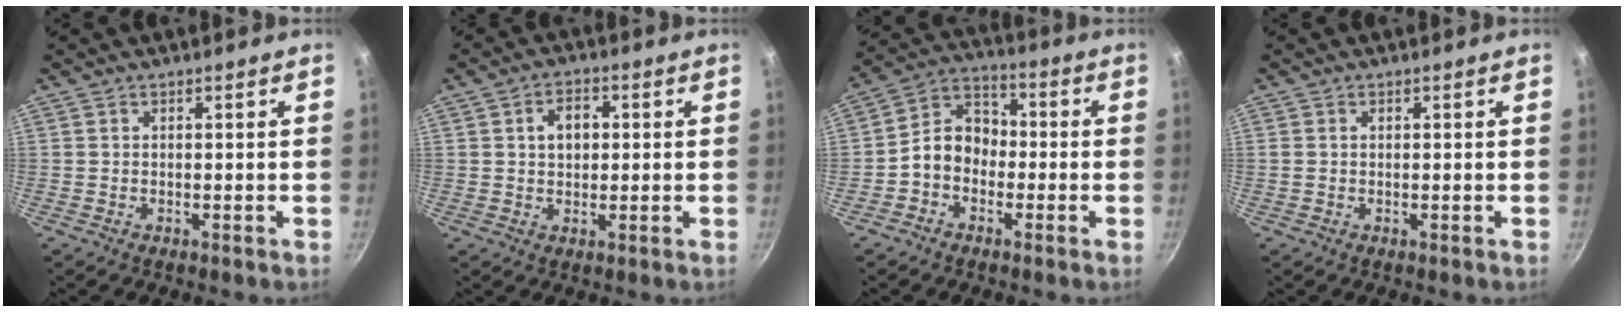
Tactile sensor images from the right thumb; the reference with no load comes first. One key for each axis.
{"total": 5.1, "fx": 1.0, "fy": 3.6, "fz": 3.5, "tx": -0.035, "ty": 0.009, "tz": 0.014}
{"total": 8.6, "fx": -2.2, "fy": 6.8, "fz": 4.8, "tx": -0.050, "ty": 0.041, "tz": -0.058}
{"total": 0.7, "fx": 0.2, "fy": 0.6, "fz": 0.4, "tx": -0.006, "ty": 0.003, "tz": 0.001}